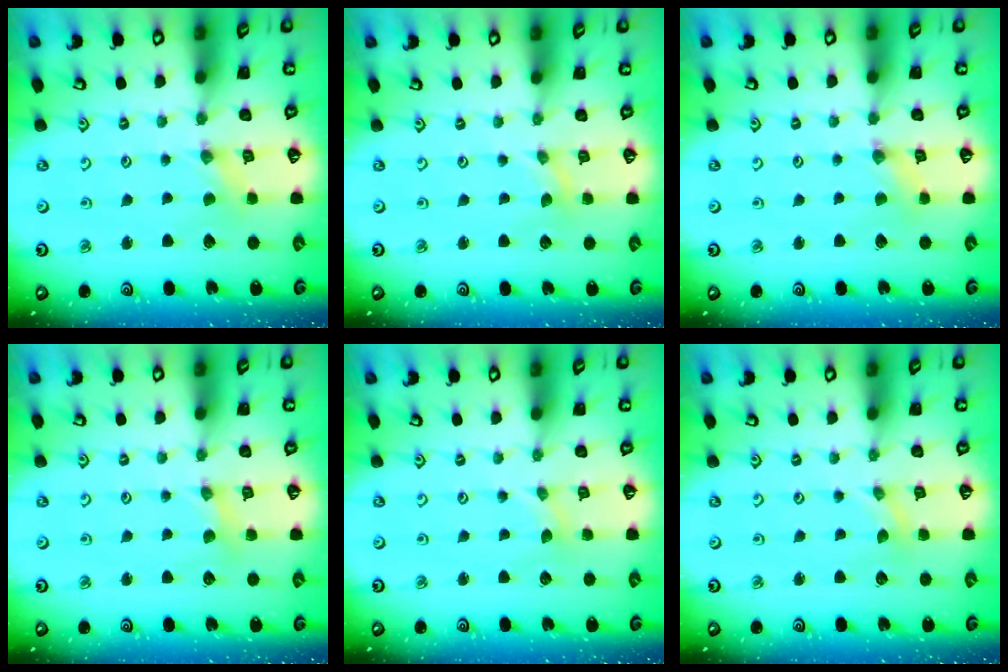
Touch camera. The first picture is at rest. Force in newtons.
{"total": 0.0}
{"total": 1.6, "press": 1.5, "slide": 0.2}
{"total": 3.6, "press": 3.6, "slide": 0.5}
{"total": 0.0}
{"total": 0.0}